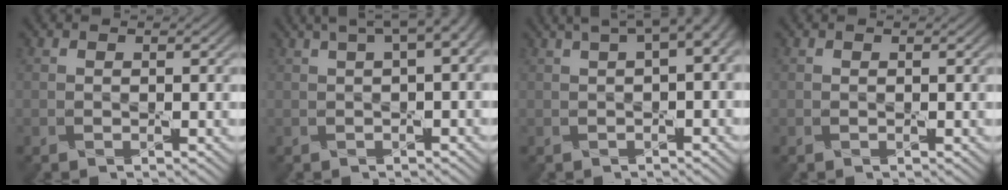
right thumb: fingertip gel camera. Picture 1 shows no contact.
{"total": 6.9, "force": [2.7, 2.2, 6.0], "torque": [-0.078, 0.028, 0.037]}
{"total": 6.8, "force": [2.7, 2.1, 5.8], "torque": [-0.079, 0.024, 0.042]}
{"total": 0.0}